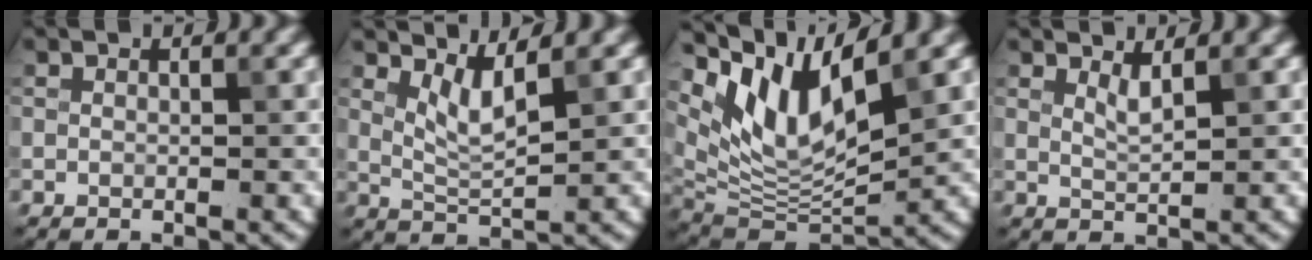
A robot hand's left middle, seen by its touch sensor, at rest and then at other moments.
{"total": 2.7, "force": [1.6, 0.4, 2.1], "torque": [-0.046, -0.011, 0.039]}
{"total": 9.1, "force": [5.4, 3.3, 6.5], "torque": [-0.130, -0.005, 0.105]}
{"total": 1.4, "force": [0.9, 0.3, 1.0], "torque": [-0.019, -0.002, 0.016]}